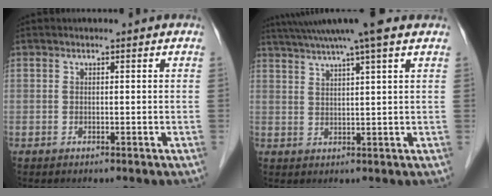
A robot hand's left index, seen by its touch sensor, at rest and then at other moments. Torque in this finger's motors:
{"motor_torque": [0.24, -0.36, 0.76, 0.21]}